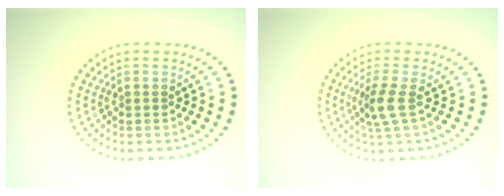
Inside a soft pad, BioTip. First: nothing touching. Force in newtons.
{"total": 2.4, "press": 1.8, "slide": 1.6}